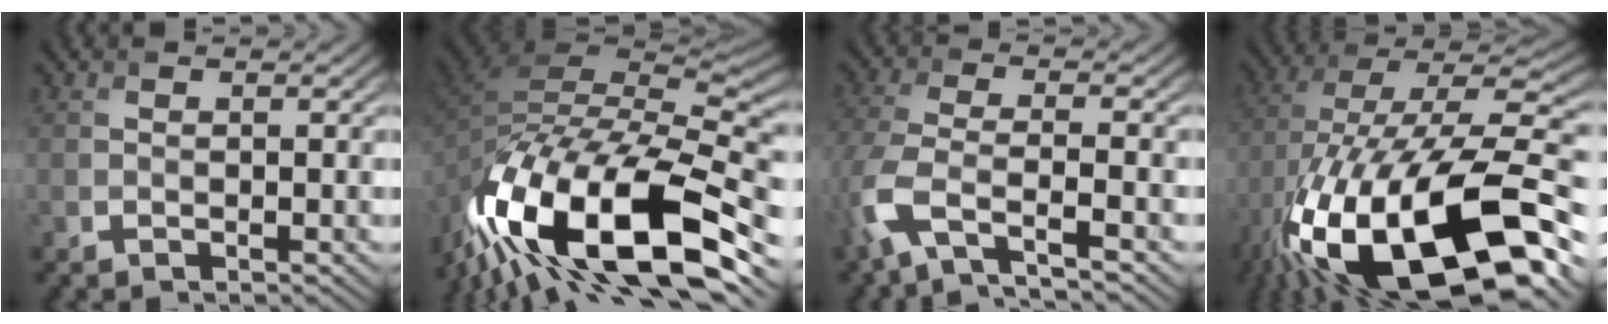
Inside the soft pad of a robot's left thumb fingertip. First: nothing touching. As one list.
[{"total": 18.7, "force": [-10.4, 8.3, 13.2], "torque": [-0.273, -0.021, -0.176]}, {"total": 6.9, "force": [-4.4, 1.9, 4.9], "torque": [-0.118, -0.007, -0.101]}, {"total": 20.6, "force": [-9.0, 9.0, 16.2], "torque": [-0.311, -0.028, -0.136]}]